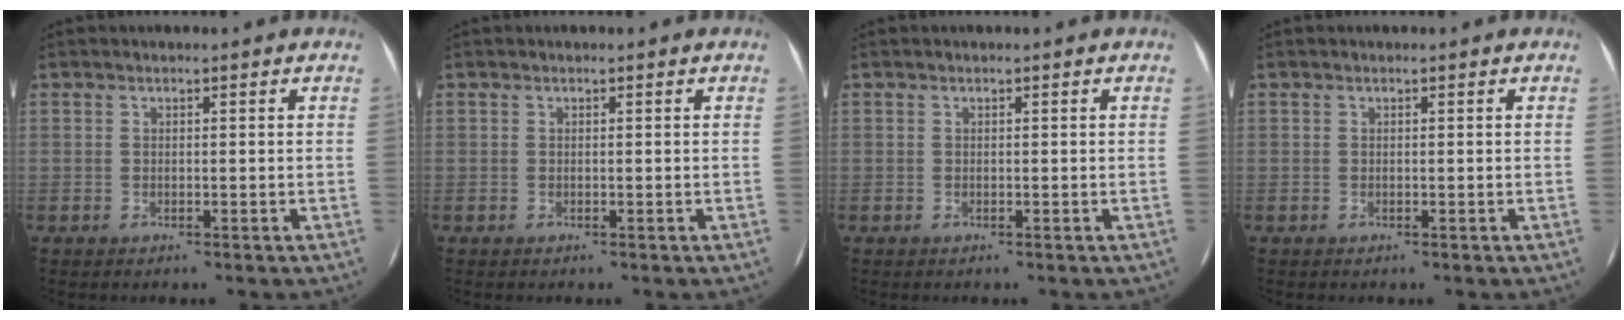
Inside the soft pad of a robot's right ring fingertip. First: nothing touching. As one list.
[{"total": 0.0}, {"total": 0.0}, {"total": 0.0}]